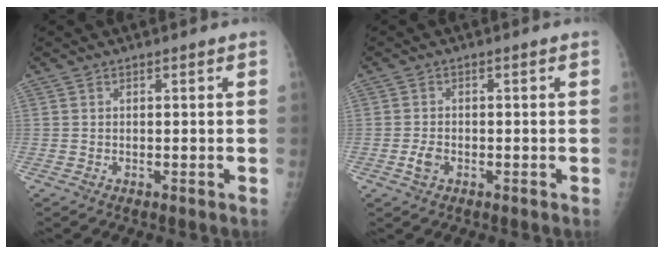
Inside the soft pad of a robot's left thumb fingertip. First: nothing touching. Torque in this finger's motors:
{"motor_torque": [-0.46, -0.08, 0.08, 0.00, 0.00]}